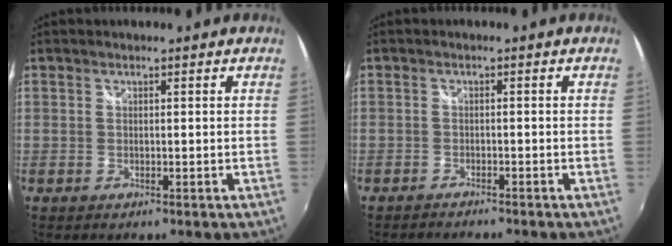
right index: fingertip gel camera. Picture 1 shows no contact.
{"total": 2.6, "force": [-2.5, 0.2, 0.6], "torque": [-0.025, -0.008, -0.044]}